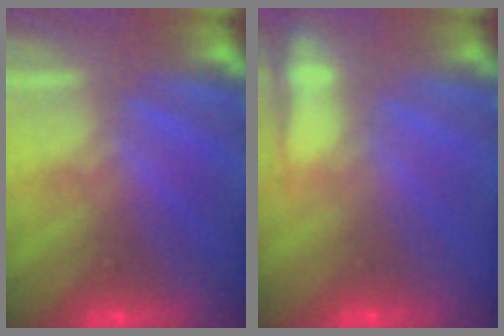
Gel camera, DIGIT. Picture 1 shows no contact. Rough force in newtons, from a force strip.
{"total": 5.9}